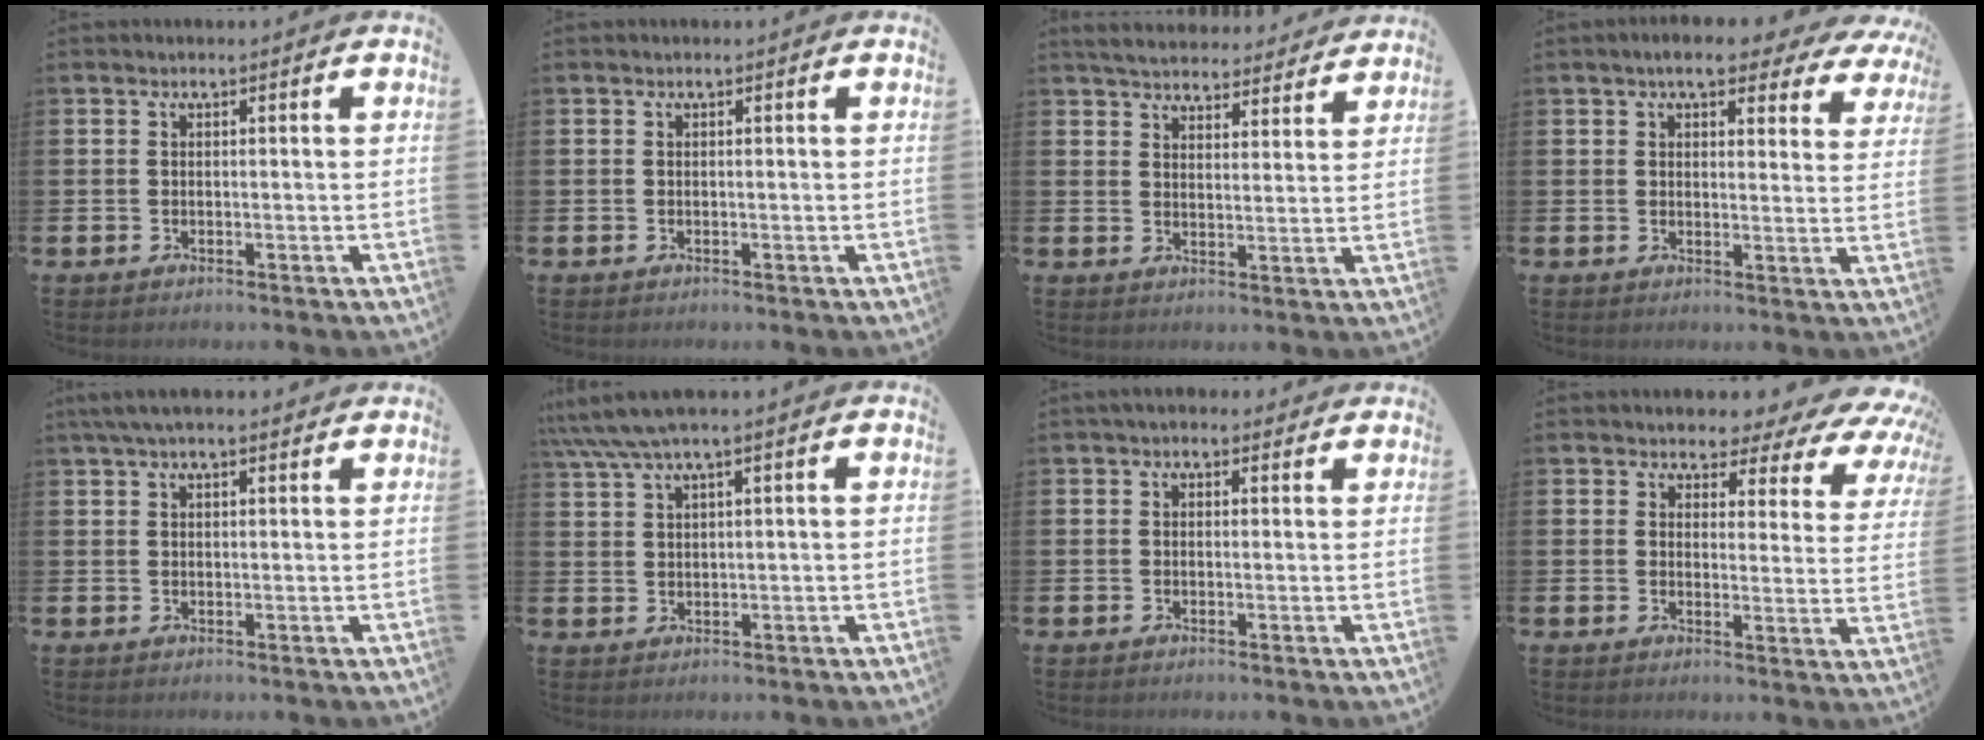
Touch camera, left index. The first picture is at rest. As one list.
[{"total": 0.0}, {"total": 5.2, "force": [5.1, 1.0, 0.6], "torque": [-0.024, -0.033, 0.089]}, {"total": 6.0, "force": [4.9, 2.1, 2.7], "torque": [-0.051, -0.019, 0.083]}, {"total": 3.2, "force": [2.5, 0.8, 1.8], "torque": [-0.035, 0.001, 0.045]}, {"total": 3.8, "force": [2.8, 0.2, 2.6], "torque": [-0.058, 0.000, 0.052]}, {"total": 1.7, "force": [1.3, 1.0, 0.5], "torque": [0.000, 0.002, 0.021]}, {"total": 4.2, "force": [3.4, 2.0, 1.3], "torque": [-0.018, -0.042, 0.048]}]